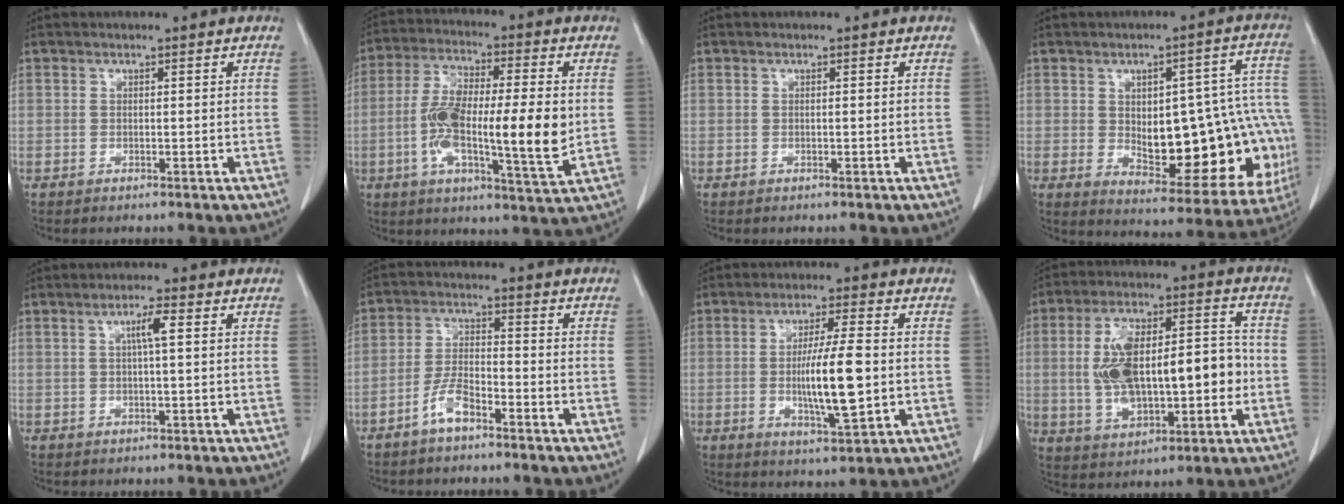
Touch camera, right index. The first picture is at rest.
{"total": 16.5, "force": [-1.3, 3.0, 16.2], "torque": [-0.292, -0.001, -0.027]}
{"total": 0.0}
{"total": 21.7, "force": [-2.3, 8.5, 19.9], "torque": [-0.189, 0.036, 0.004]}
{"total": 3.1, "force": [0.8, 0.1, 3.0], "torque": [-0.053, 0.004, 0.012]}
{"total": 5.1, "force": [-3.5, 1.3, 3.4], "torque": [-0.077, 0.006, -0.069]}
{"total": 9.8, "force": [-0.8, 1.0, 9.7], "torque": [-0.168, -0.011, -0.015]}
{"total": 17.6, "force": [-0.9, 7.1, 16.1], "torque": [-0.288, 0.030, -0.003]}